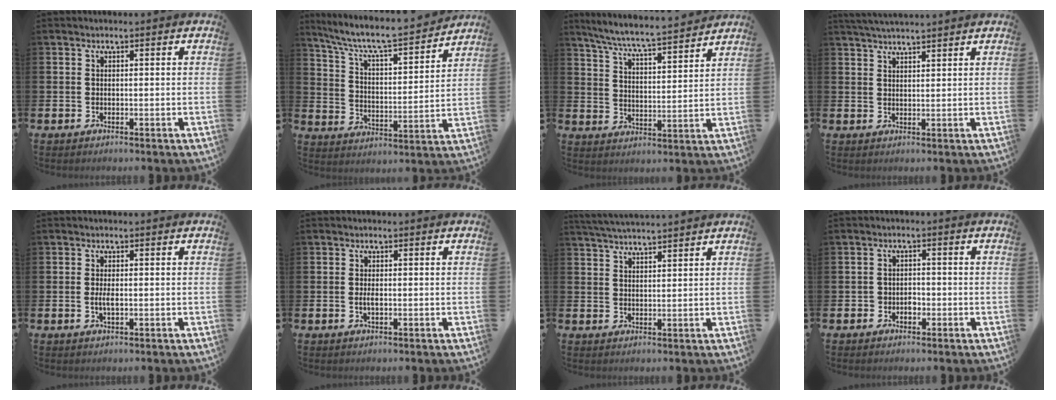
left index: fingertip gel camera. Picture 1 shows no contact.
{"total": 7.9, "force": [7.1, 1.1, 3.2], "torque": [-0.095, -0.051, 0.117]}
{"total": 7.1, "force": [6.7, -0.1, 2.3], "torque": [-0.071, -0.047, 0.114]}
{"total": 3.1, "force": [3.0, -0.2, 0.5], "torque": [-0.016, -0.009, 0.056]}
{"total": 1.9, "force": [-0.1, 0.7, 1.8], "torque": [-0.028, -0.001, -0.005]}
{"total": 1.4, "force": [-0.1, 0.5, 1.3], "torque": [-0.019, 0.000, -0.005]}
{"total": 3.7, "force": [3.7, -0.3, 0.4], "torque": [-0.026, -0.012, 0.069]}
{"total": 1.7, "force": [-0.8, 1.4, 0.6], "torque": [-0.009, 0.001, -0.020]}